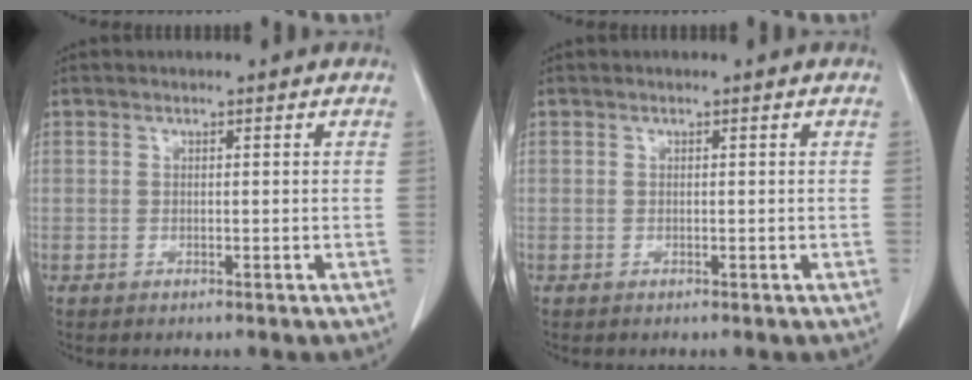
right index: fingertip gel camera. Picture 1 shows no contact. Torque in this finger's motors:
{"motor_torque": [0.00, 0.00, 0.02, 0.00]}